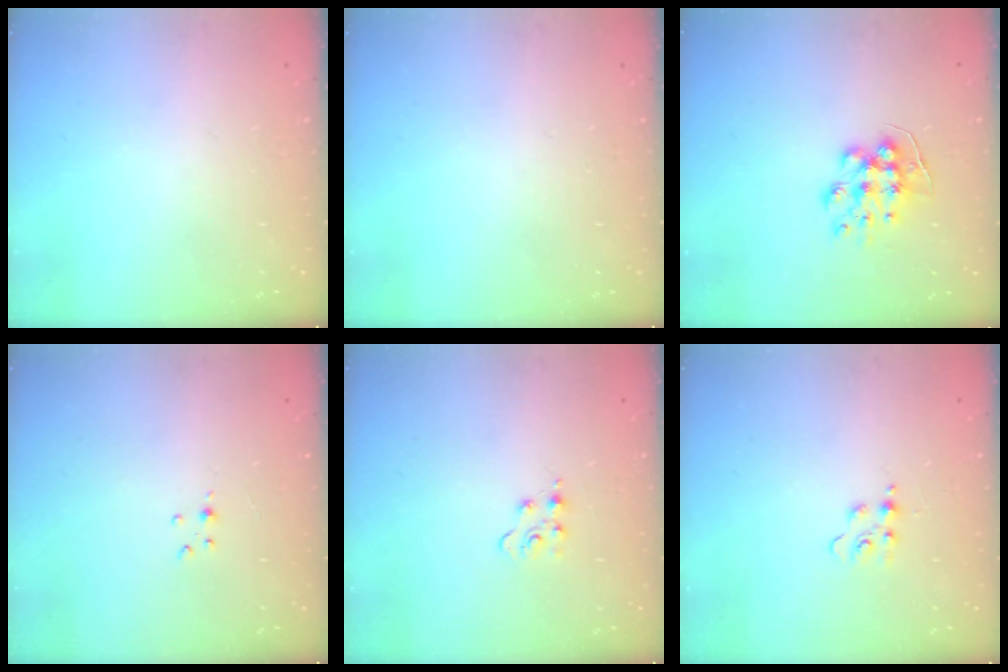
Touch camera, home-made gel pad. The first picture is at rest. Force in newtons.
{"total": 0.0}
{"total": 8.5, "press": 8.5, "slide": 0.3}
{"total": 2.8, "press": 2.8, "slide": 0.4}
{"total": 3.9, "press": 3.9, "slide": 0.5}
{"total": 5.6, "press": 5.6, "slide": 0.6}